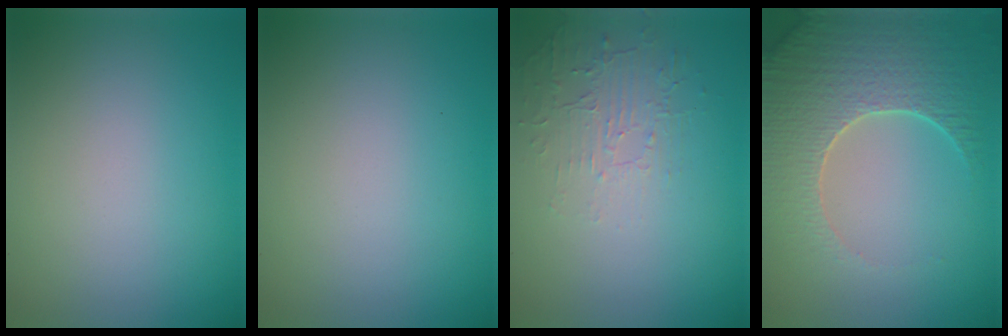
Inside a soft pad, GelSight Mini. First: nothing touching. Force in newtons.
{"total": 0.0}
{"total": 1.9, "press": 0.8, "slide": 1.7}
{"total": 6.1, "press": 5.2, "slide": 3.2}